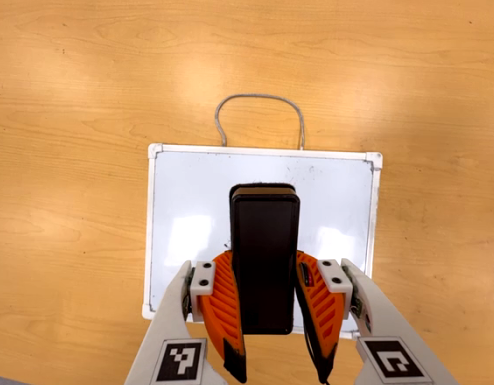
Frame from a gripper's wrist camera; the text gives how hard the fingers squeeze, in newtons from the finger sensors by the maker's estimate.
{"total": 8.9, "left": 7.3, "right": 10.5}